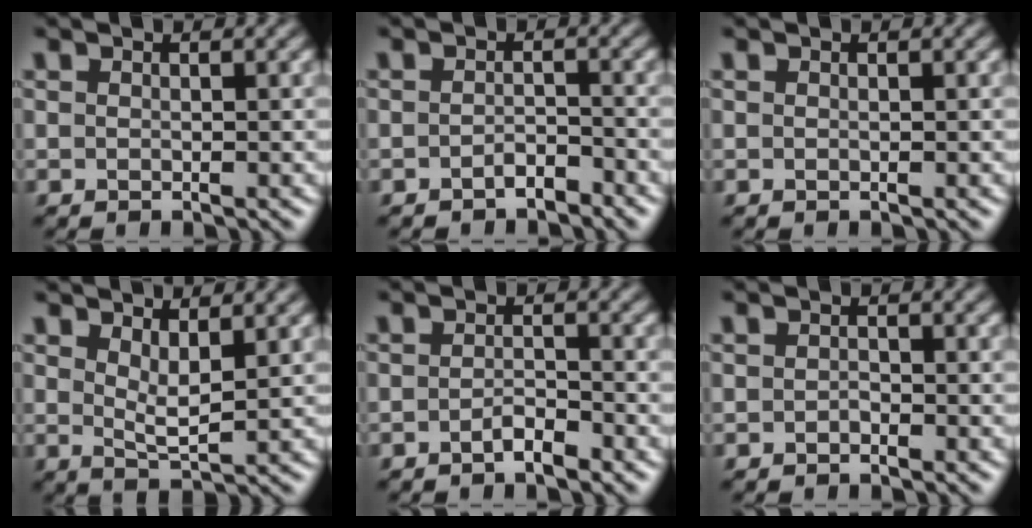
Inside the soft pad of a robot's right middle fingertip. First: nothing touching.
{"total": 1.4, "force": [-1.1, 0.5, 0.7], "torque": [-0.012, 0.004, -0.021]}
{"total": 0.0}
{"total": 2.7, "force": [1.3, 0.7, 2.2], "torque": [-0.041, -0.011, 0.027]}
{"total": 1.7, "force": [-1.1, 0.5, 1.2], "torque": [-0.024, 0.002, -0.021]}
{"total": 0.5, "force": [-0.3, 0.3, 0.3], "torque": [-0.005, 0.000, -0.005]}